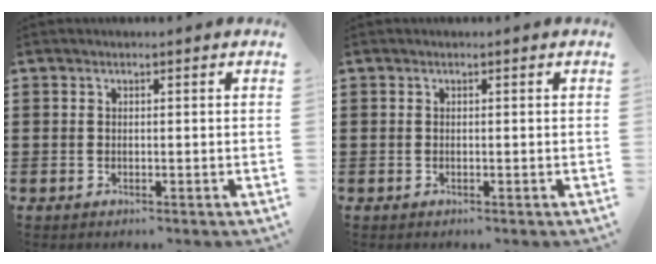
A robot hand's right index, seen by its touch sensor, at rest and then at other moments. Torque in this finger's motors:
{"motor_torque": [-0.80, 1.34, 0.00, 0.00]}